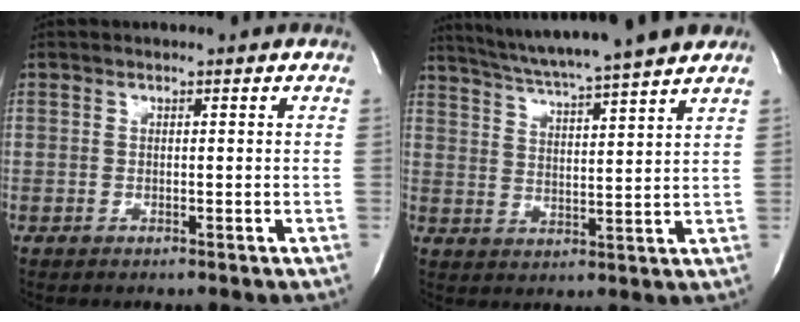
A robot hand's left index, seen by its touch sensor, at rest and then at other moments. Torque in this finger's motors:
{"motor_torque": [0.34, -0.21, 0.25, 0.08]}